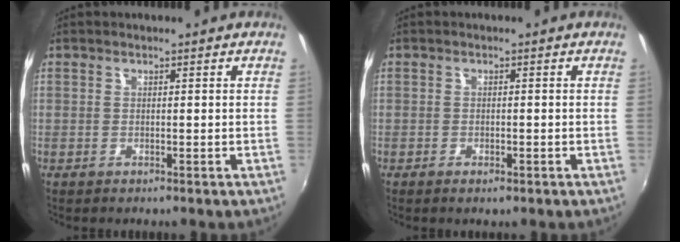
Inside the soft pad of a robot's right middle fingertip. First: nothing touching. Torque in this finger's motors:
{"motor_torque": [-0.76, -0.12, 0.03, -0.01]}